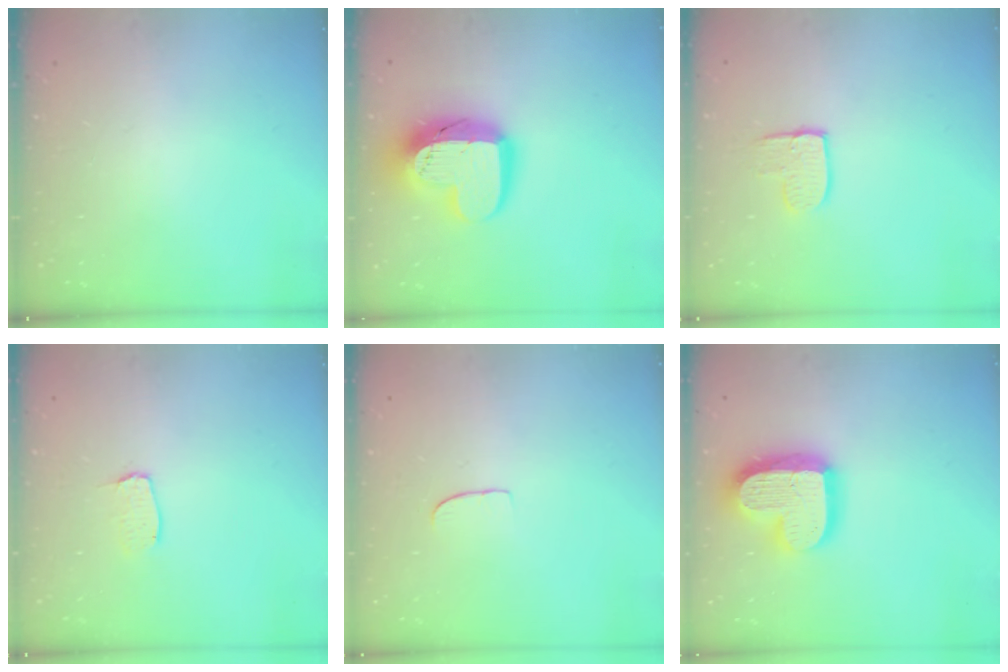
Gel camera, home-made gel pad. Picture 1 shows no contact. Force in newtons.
{"total": 18.0, "press": 17.9, "slide": 1.2}
{"total": 7.0, "press": 7.0, "slide": 0.4}
{"total": 3.7, "press": 3.7, "slide": 0.3}
{"total": 5.0, "press": 4.9, "slide": 0.5}
{"total": 18.7, "press": 18.6, "slide": 1.5}